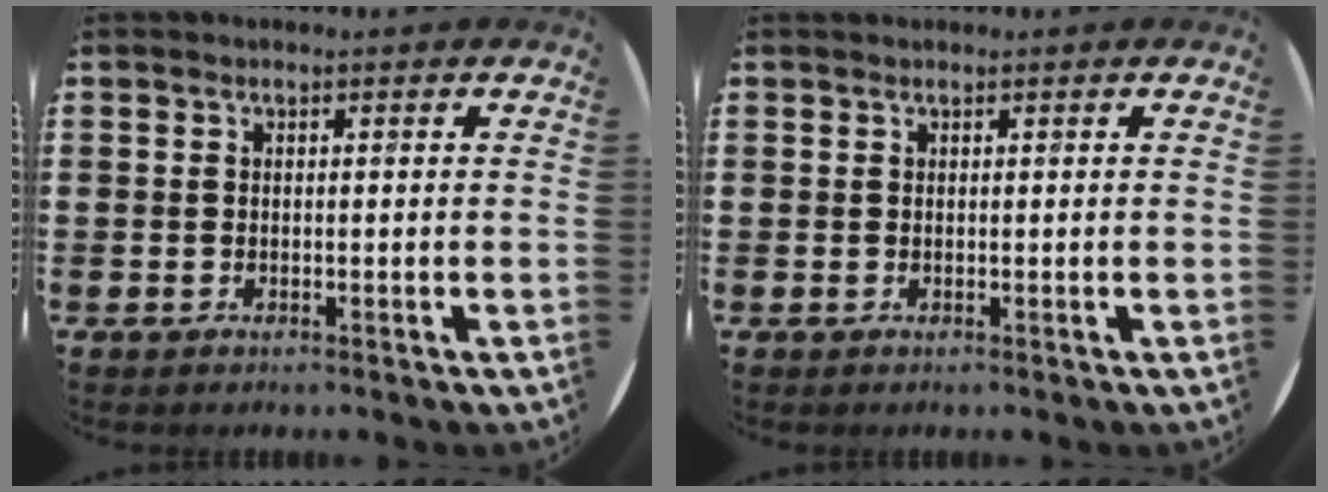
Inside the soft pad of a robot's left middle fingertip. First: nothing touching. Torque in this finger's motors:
{"motor_torque": [-0.32, -0.15, 0.08, 0.02]}